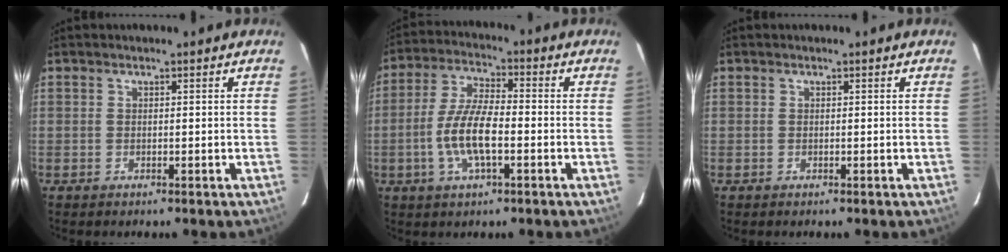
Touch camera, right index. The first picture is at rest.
{"total": 9.9, "force": [-2.8, 3.1, 9.0], "torque": [-0.183, 0.004, -0.055]}
{"total": 0.0}